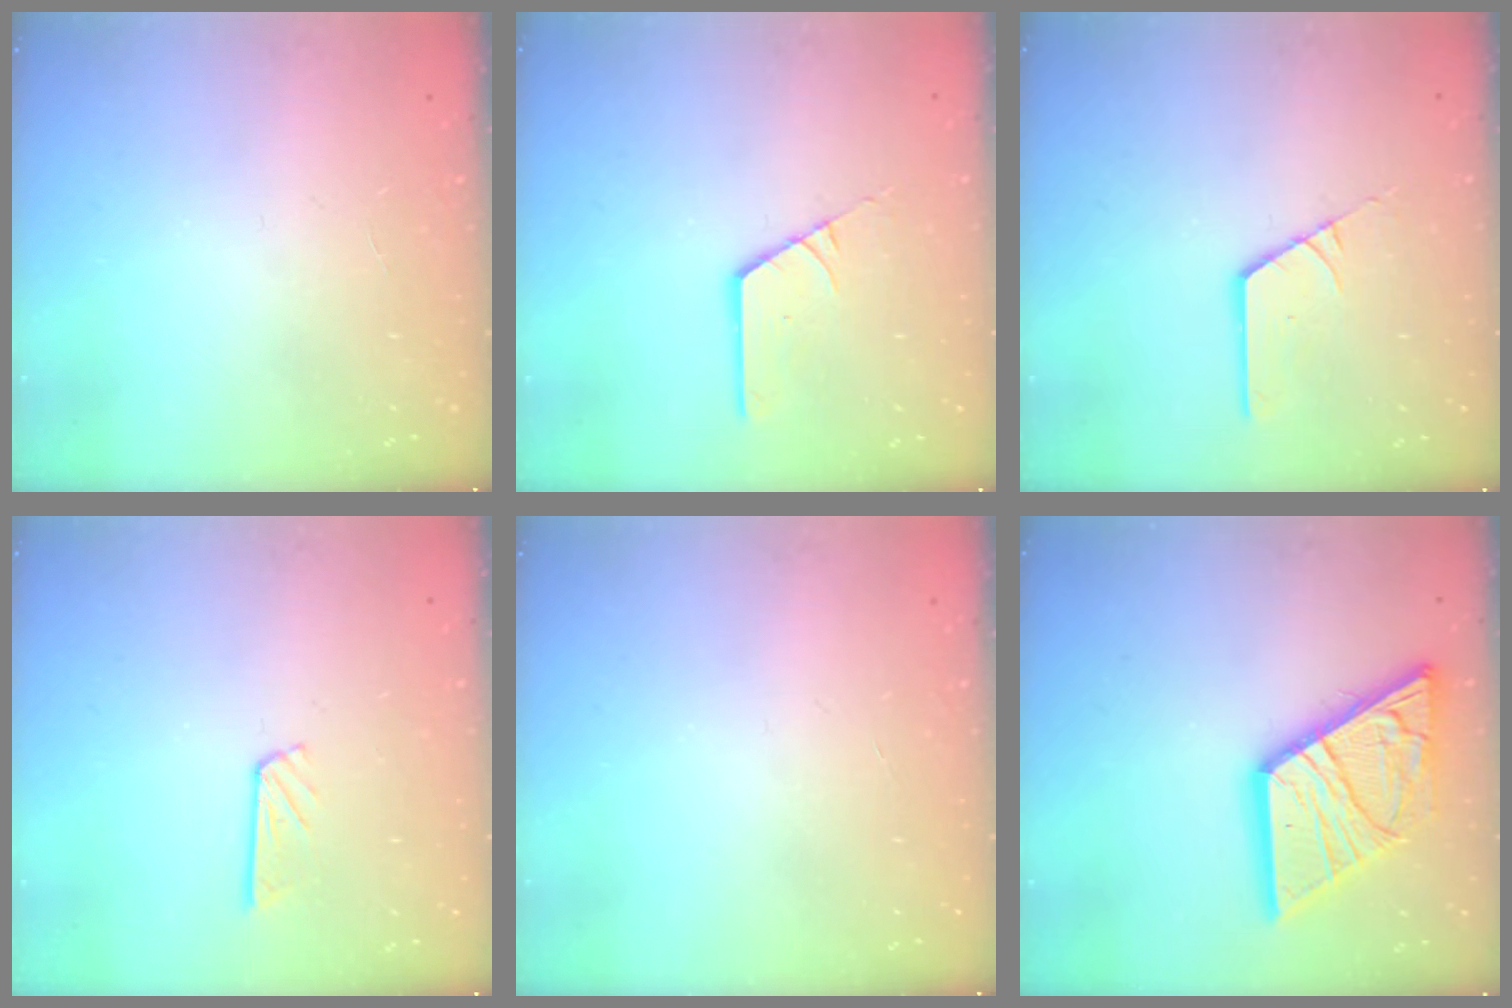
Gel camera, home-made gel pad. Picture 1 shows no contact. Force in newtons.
{"total": 2.5, "press": 2.5, "slide": 0.2}
{"total": 2.5, "press": 2.5, "slide": 0.2}
{"total": 5.9, "press": 5.9, "slide": 0.4}
{"total": 0.0}
{"total": 19.4, "press": 19.3, "slide": 2.2}